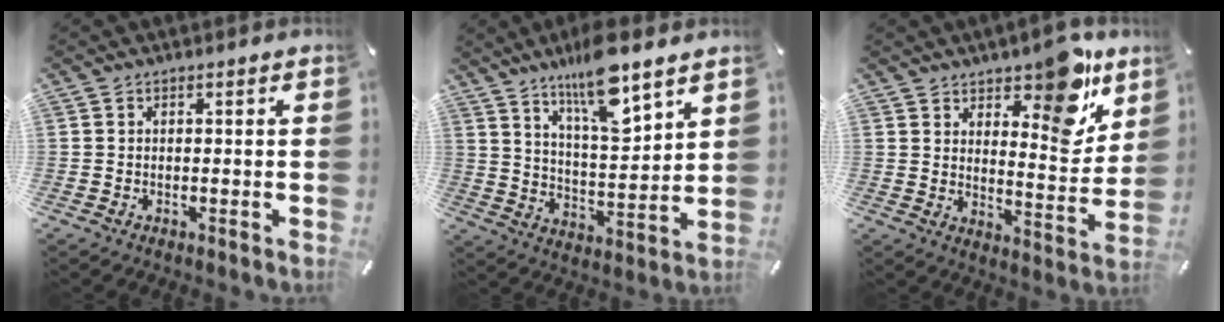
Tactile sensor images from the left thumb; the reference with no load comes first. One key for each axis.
{"total": 13.7, "fx": 10.5, "fy": 3.6, "fz": 8.1, "tx": -0.138, "ty": -0.062, "tz": 0.179}
{"total": 14.0, "fx": 9.9, "fy": 6.1, "fz": 7.7, "tx": -0.077, "ty": -0.086, "tz": 0.168}